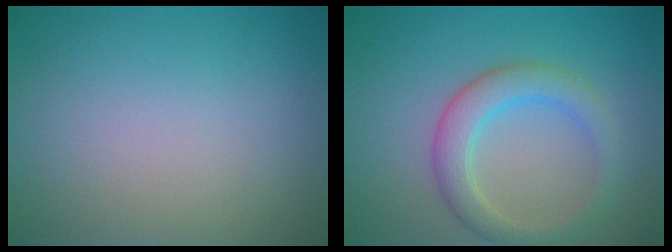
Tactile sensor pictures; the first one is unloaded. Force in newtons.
{"total": 3.7, "press": 3.7, "slide": 0.2}